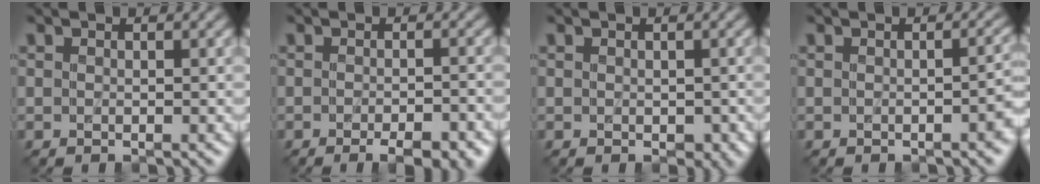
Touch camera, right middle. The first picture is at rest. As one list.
[{"total": 4.9, "force": [-3.1, 1.7, 3.5], "torque": [-0.036, 0.003, -0.025]}, {"total": 1.3, "force": [0.0, 0.9, 0.9], "torque": [-0.015, -0.004, 0.004]}, {"total": 2.0, "force": [-0.7, 0.6, 1.8], "torque": [-0.020, 0.006, -0.010]}]